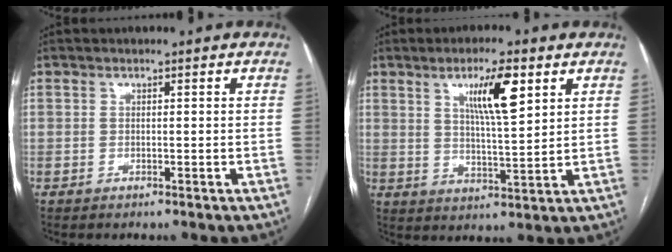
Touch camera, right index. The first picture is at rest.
{"total": 8.6, "force": [4.1, 1.1, 7.6], "torque": [-0.133, -0.002, 0.070]}